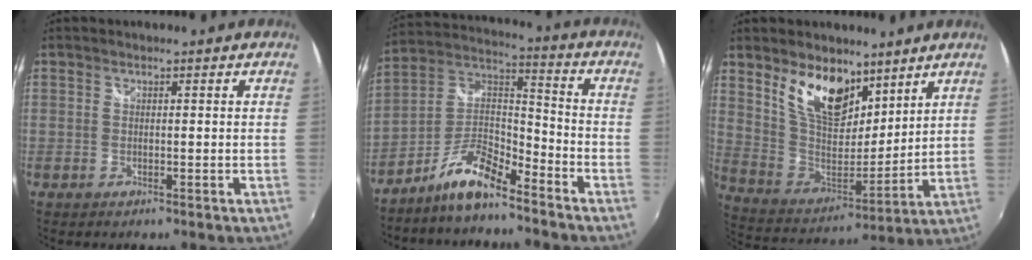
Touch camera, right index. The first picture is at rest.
{"total": 10.0, "force": [-7.9, 2.2, 5.7], "torque": [-0.137, 0.026, -0.156]}
{"total": 14.8, "force": [9.1, 7.6, 8.8], "torque": [-0.170, -0.004, 0.176]}